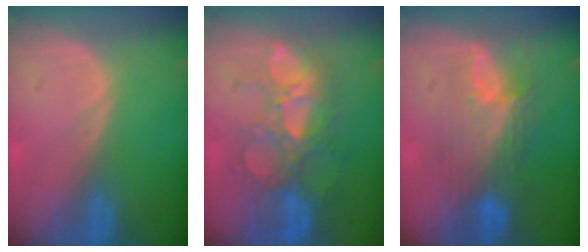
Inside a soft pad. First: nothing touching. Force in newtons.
{"total": 11.0, "press": 9.5, "slide": 5.5}
{"total": 7.7, "press": 7.5, "slide": 1.7}